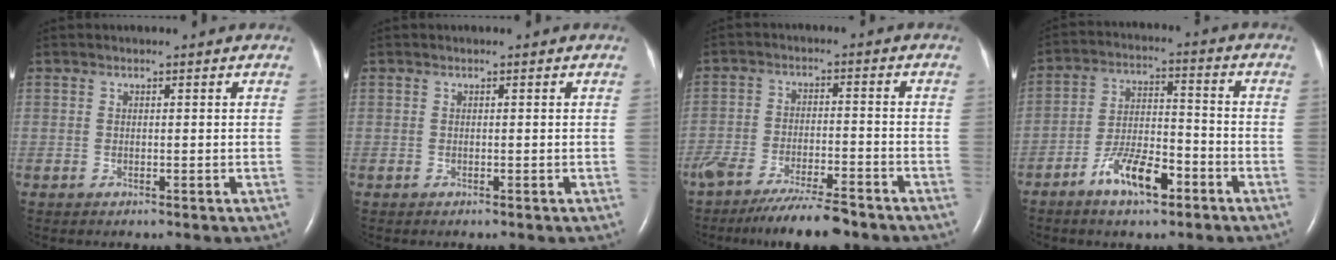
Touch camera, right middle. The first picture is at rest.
{"total": 0.0}
{"total": 11.3, "force": [-9.3, 1.9, 6.1], "torque": [-0.101, -0.020, -0.150]}
{"total": 8.8, "force": [-5.3, 2.9, 6.4], "torque": [-0.126, 0.003, -0.095]}